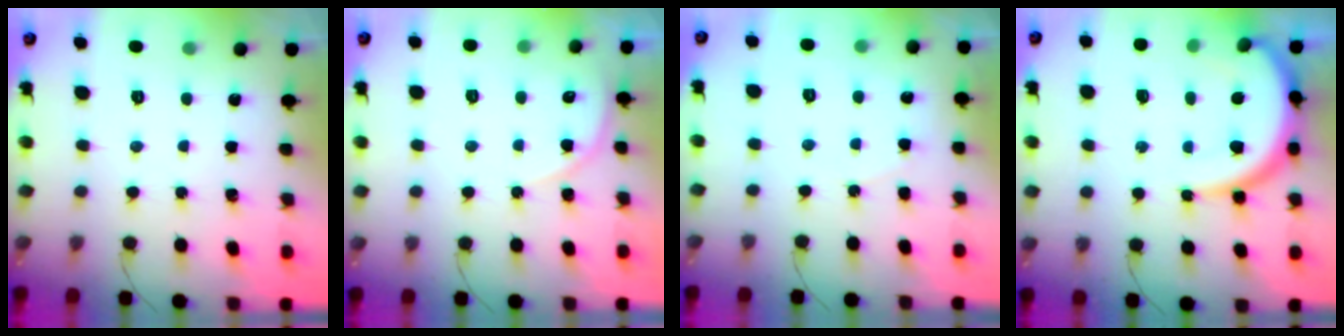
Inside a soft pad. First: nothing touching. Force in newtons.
{"total": 5.8, "press": 5.8, "slide": 0.4}
{"total": 5.3, "press": 5.2, "slide": 0.5}
{"total": 12.4, "press": 12.4, "slide": 1.2}